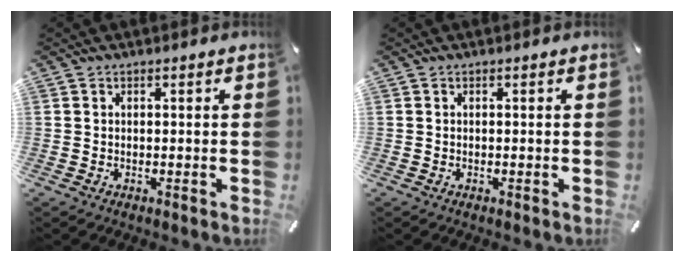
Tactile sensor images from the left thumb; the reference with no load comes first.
{"total": 0.0}